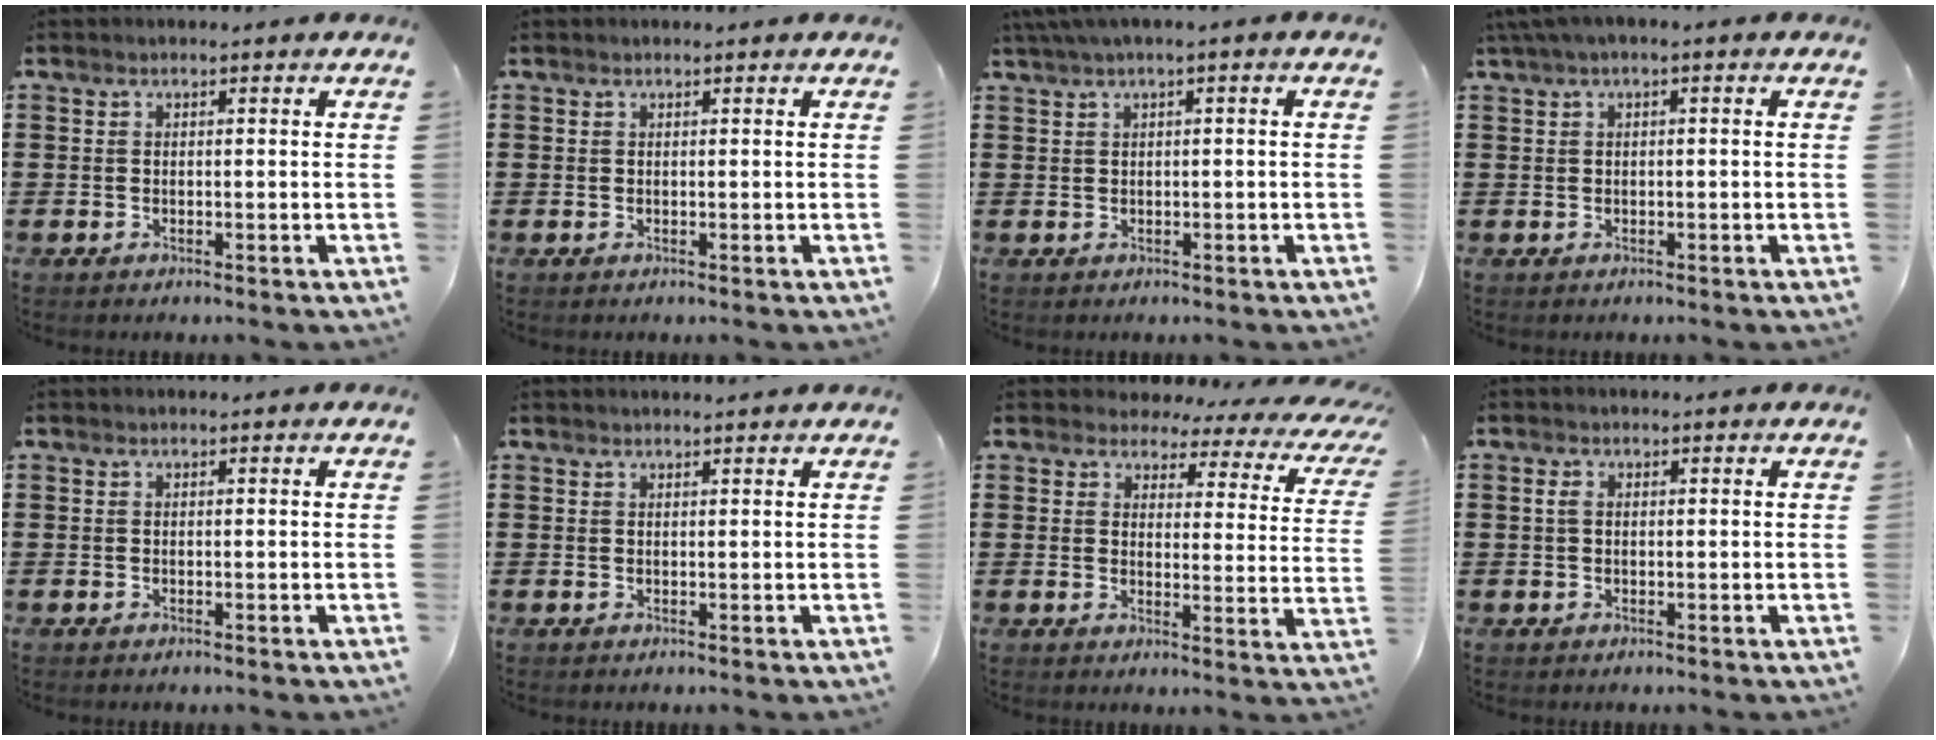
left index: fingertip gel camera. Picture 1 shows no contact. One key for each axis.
{"total": 0.0}
{"total": 1.7, "fx": -0.1, "fy": 0.0, "fz": 1.7, "tx": -0.027, "ty": -0.003, "tz": -0.002}
{"total": 1.5, "fx": -0.4, "fy": 0.3, "fz": 1.4, "tx": -0.029, "ty": -0.007, "tz": -0.011}
{"total": 0.0}
{"total": 0.8, "fx": 0.8, "fy": -0.1, "fz": 0.1, "tx": -0.003, "ty": -0.003, "tz": 0.016}
{"total": 3.4, "fx": 2.7, "fy": 1.5, "fz": 1.5, "tx": -0.038, "ty": -0.016, "tz": 0.040}
{"total": 1.4, "fx": 0.3, "fy": 0.8, "fz": 1.2, "tx": -0.025, "ty": 0.006, "tz": 0.005}